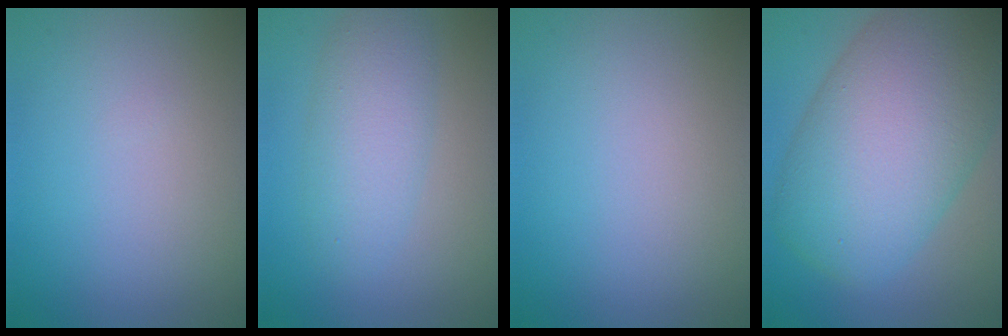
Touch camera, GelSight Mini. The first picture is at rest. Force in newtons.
{"total": 3.9, "press": 3.9, "slide": 0.2}
{"total": 0.0}
{"total": 13.6, "press": 13.6, "slide": 0.3}